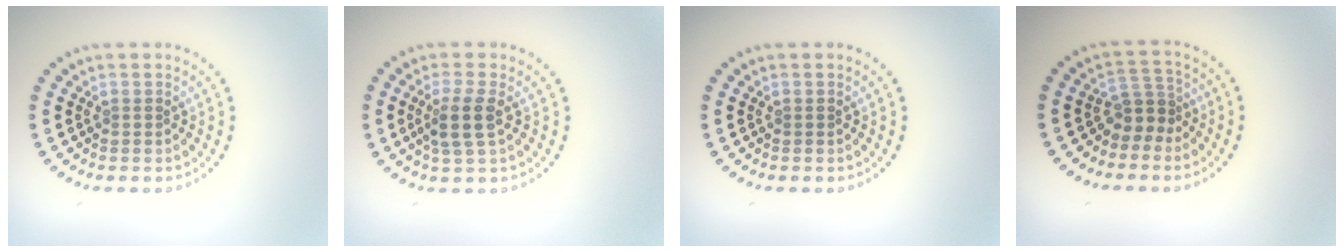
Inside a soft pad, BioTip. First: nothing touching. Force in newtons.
{"total": 2.8, "press": 2.5, "slide": 1.3}
{"total": 0.0}
{"total": 2.5, "press": 1.8, "slide": 1.7}